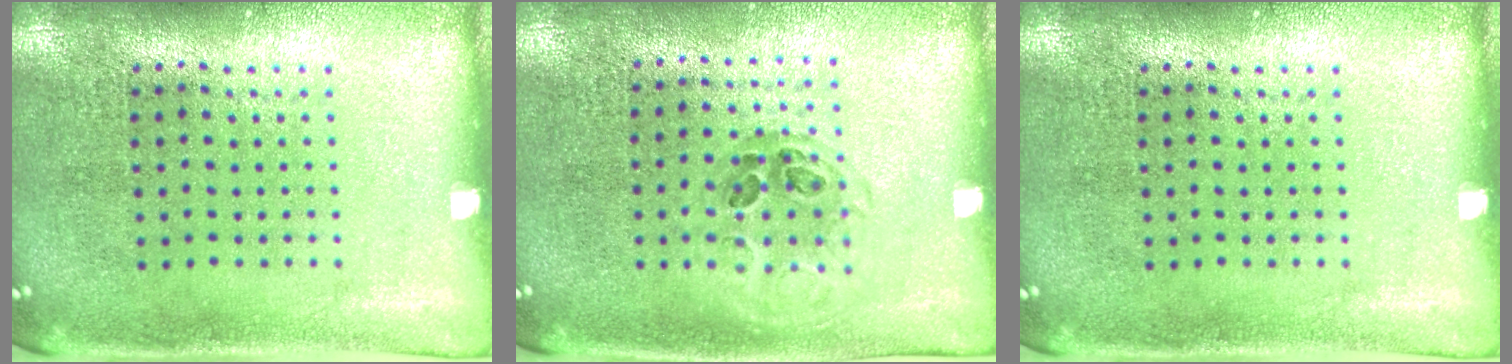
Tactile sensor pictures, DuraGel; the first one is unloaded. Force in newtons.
{"total": 1.0, "press": 0.8, "slide": 0.6}
{"total": 0.0}